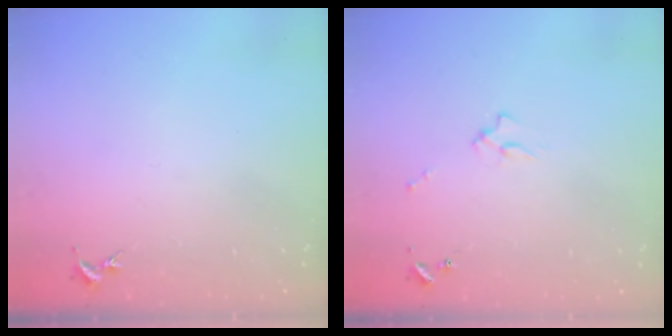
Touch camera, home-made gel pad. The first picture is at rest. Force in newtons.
{"total": 1.7, "press": 1.6, "slide": 0.2}